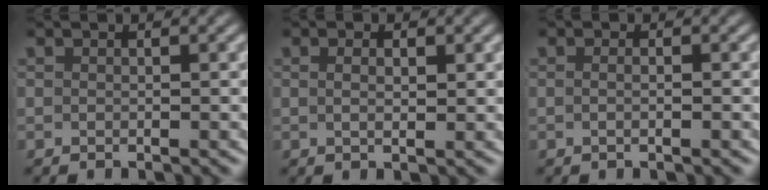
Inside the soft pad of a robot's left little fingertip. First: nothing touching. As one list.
[{"total": 1.1, "force": [0.1, 0.0, 1.1], "torque": [-0.016, -0.008, 0.007]}, {"total": 0.8, "force": [-0.5, 0.0, 0.6], "torque": [-0.012, -0.002, -0.008]}]